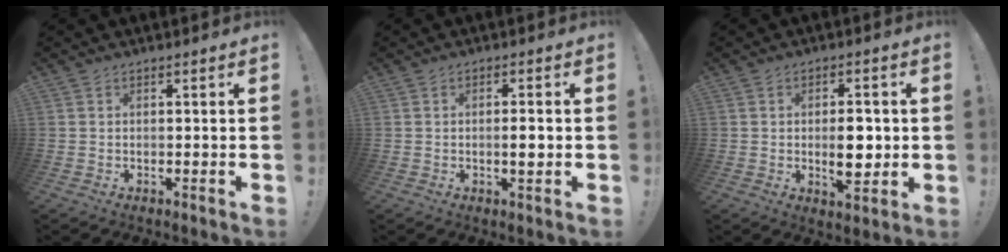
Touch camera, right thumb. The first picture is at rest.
{"total": 3.0, "force": [-0.6, 0.4, 2.9], "torque": [-0.032, -0.007, -0.016]}
{"total": 8.1, "force": [-0.5, 3.9, 7.1], "torque": [-0.103, -0.005, -0.012]}